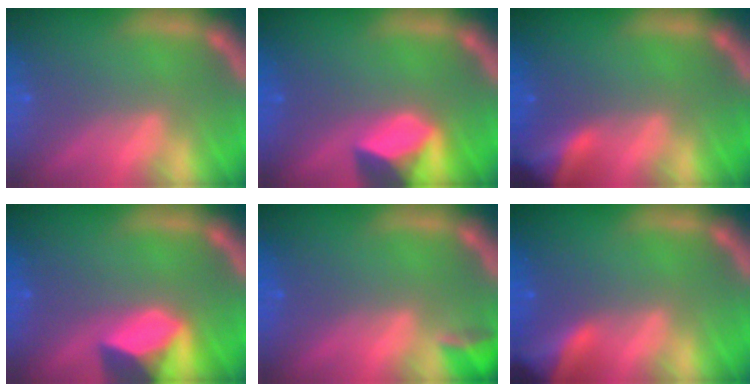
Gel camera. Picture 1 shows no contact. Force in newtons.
{"total": 5.4}
{"total": 5.4}
{"total": 5.9}
{"total": 1.9}
{"total": 6.5}